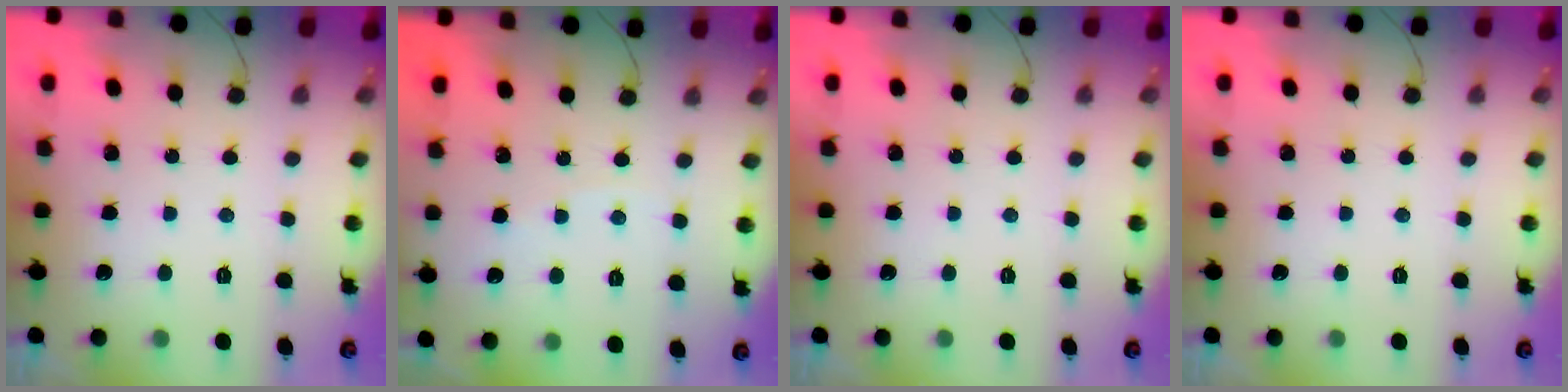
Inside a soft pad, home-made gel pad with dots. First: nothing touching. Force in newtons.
{"total": 1.4, "press": 1.4, "slide": 0.3}
{"total": 0.0}
{"total": 0.0}